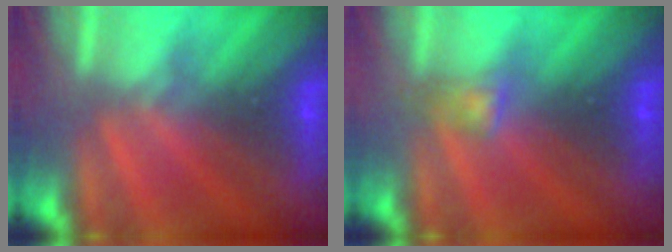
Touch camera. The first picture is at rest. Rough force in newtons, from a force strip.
{"total": 3.2}